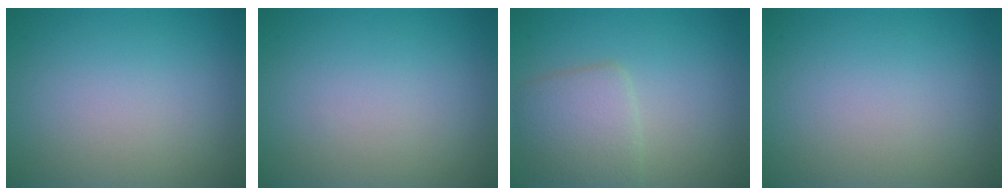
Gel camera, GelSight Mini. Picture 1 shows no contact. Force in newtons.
{"total": 0.0}
{"total": 3.6, "press": 3.6, "slide": 0.1}
{"total": 0.0}